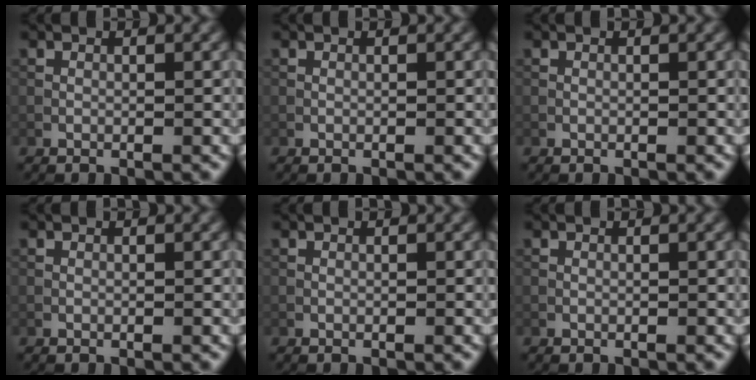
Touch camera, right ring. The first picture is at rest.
{"total": 0.0}
{"total": 0.0}
{"total": 0.0}
{"total": 0.0}
{"total": 0.0}